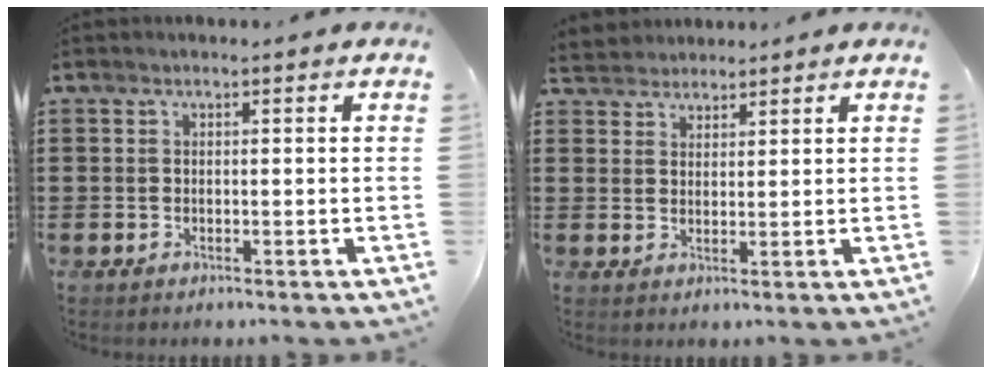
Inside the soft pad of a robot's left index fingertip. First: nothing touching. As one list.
[{"total": 2.7, "force": [2.4, 1.0, -0.6], "torque": [0.000, 0.003, 0.047]}]